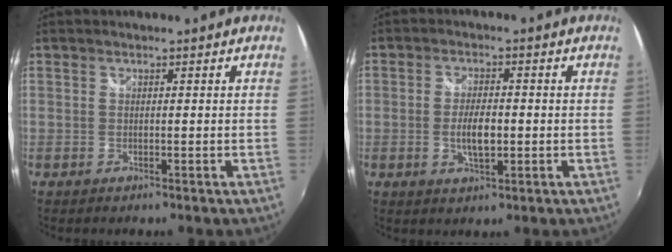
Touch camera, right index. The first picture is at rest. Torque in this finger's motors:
{"motor_torque": [1.32, -0.20, 0.58, 0.08]}